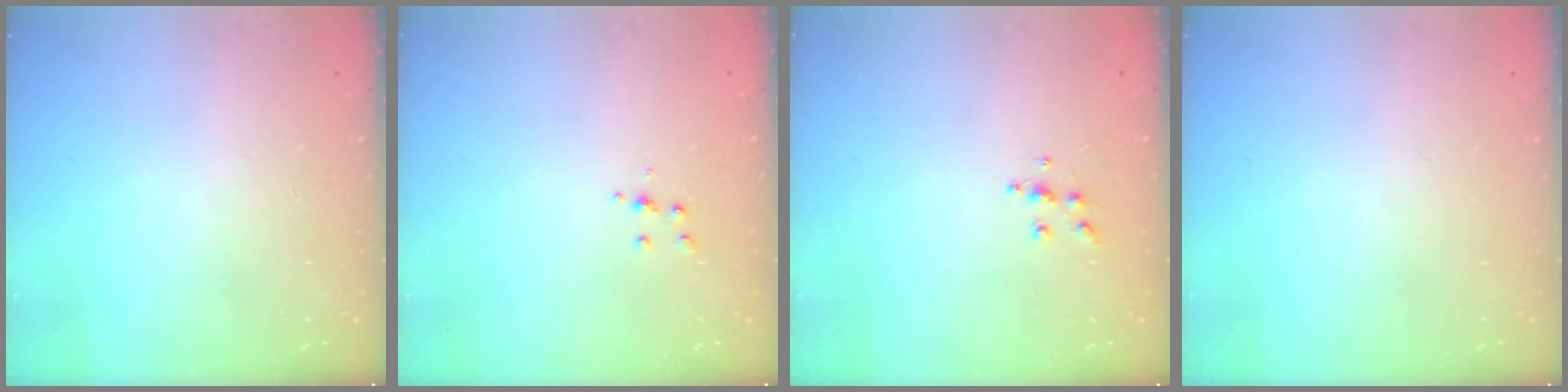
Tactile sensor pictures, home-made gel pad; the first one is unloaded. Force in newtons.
{"total": 3.5, "press": 3.4, "slide": 0.4}
{"total": 5.7, "press": 5.7, "slide": 0.4}
{"total": 0.0}